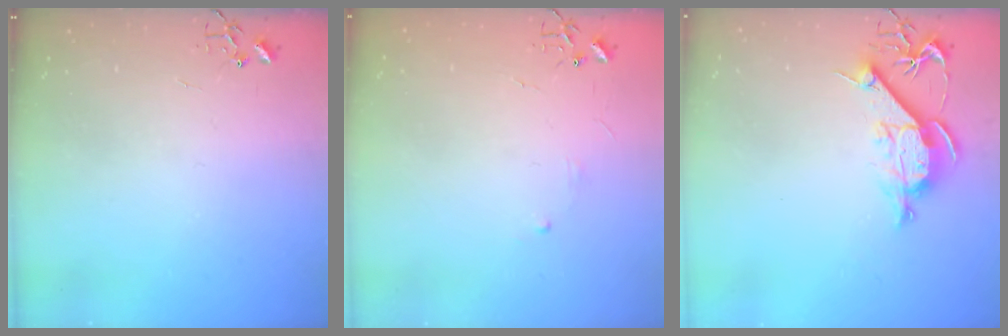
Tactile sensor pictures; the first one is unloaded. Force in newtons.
{"total": 2.9, "press": 2.8, "slide": 0.5}
{"total": 9.9, "press": 9.9, "slide": 0.6}